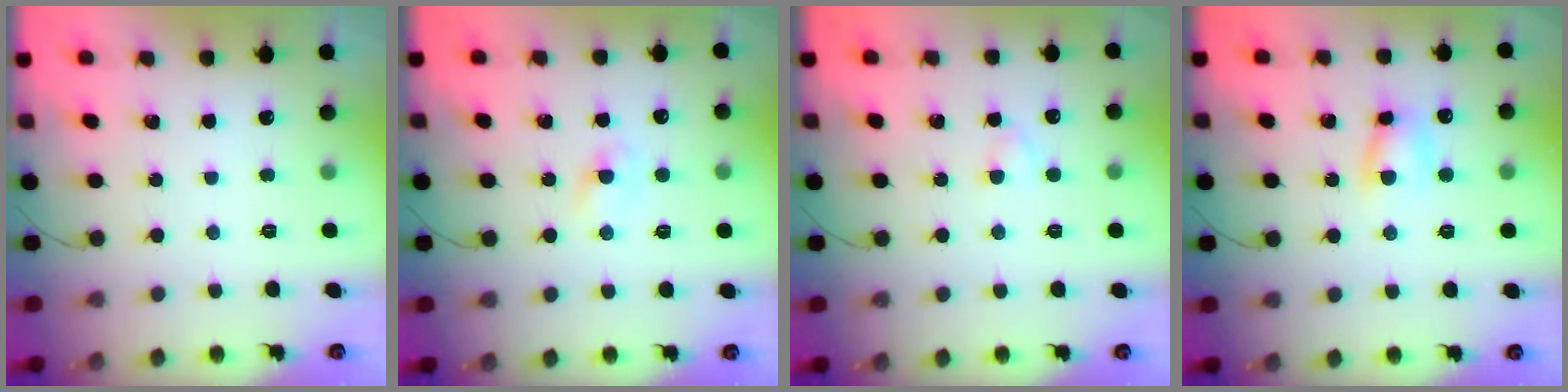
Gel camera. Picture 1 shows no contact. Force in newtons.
{"total": 1.9, "press": 1.8, "slide": 0.8}
{"total": 2.0, "press": 1.8, "slide": 0.9}
{"total": 6.2, "press": 6.2, "slide": 0.6}